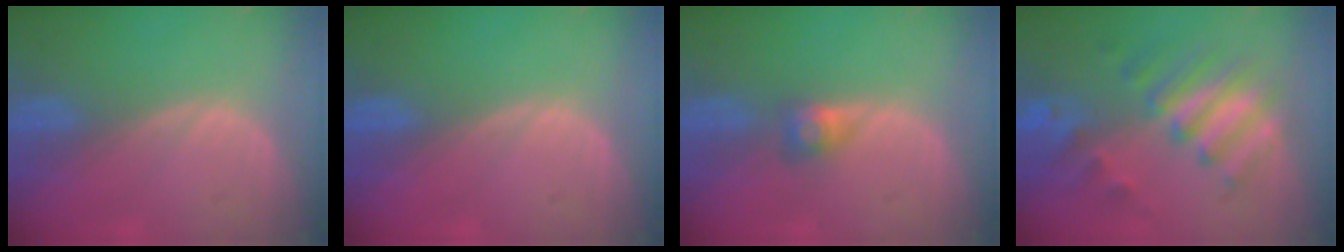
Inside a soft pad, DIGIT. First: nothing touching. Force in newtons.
{"total": 0.0}
{"total": 2.6, "press": 2.4, "slide": 1.0}
{"total": 8.8, "press": 8.1, "slide": 3.4}